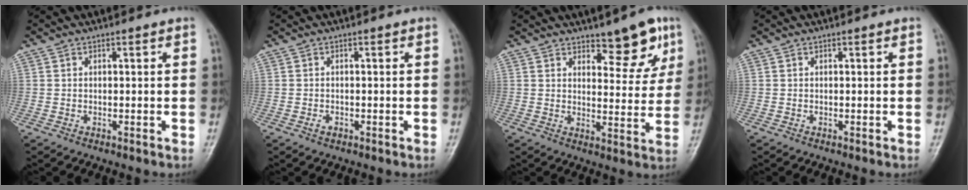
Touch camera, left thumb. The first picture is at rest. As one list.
[{"total": 1.1, "force": [-0.6, 0.8, 0.6], "torque": [-0.010, 0.004, -0.010]}, {"total": 8.5, "force": [5.5, 3.4, 5.4], "torque": [-0.041, -0.037, 0.077]}, {"total": 0.0}]